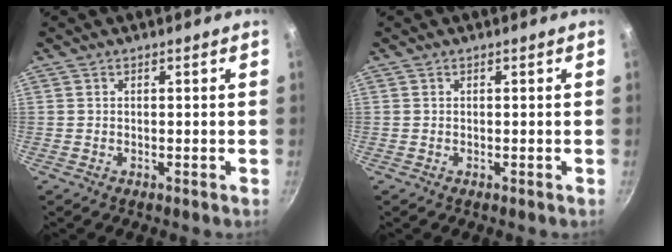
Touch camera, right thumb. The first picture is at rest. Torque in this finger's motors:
{"motor_torque": [0.00, 0.00, 0.01, 0.01, 0.00]}